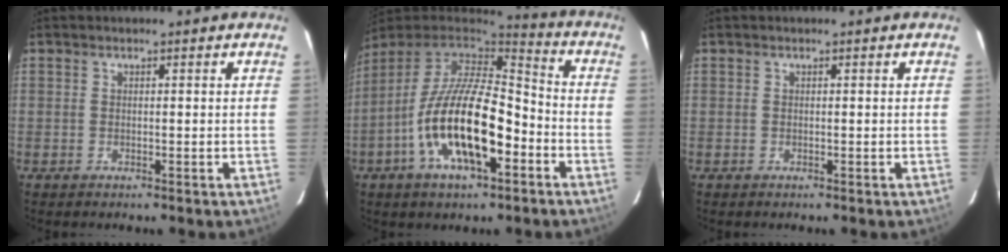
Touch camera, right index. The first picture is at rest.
{"total": 19.8, "force": [-7.3, 7.7, 16.8], "torque": [-0.323, -0.017, -0.136]}
{"total": 0.0}